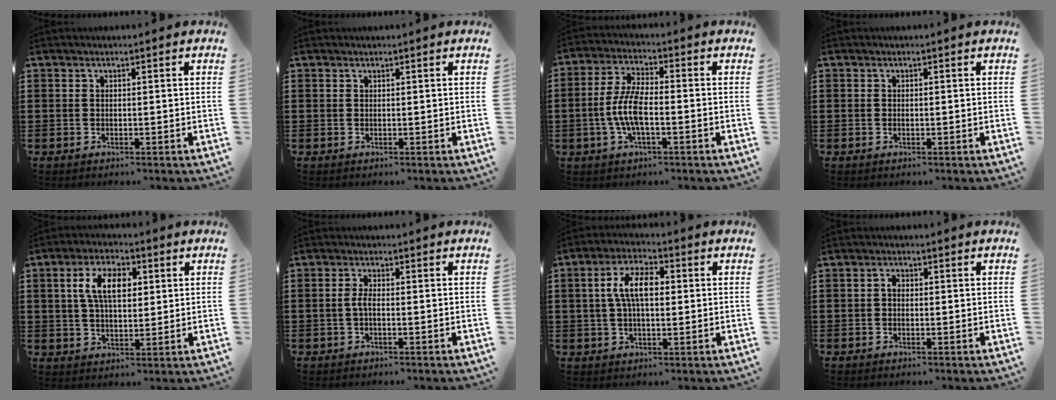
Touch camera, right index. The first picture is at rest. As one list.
[{"total": 0.0}, {"total": 7.2, "force": [-1.5, 2.6, 6.5], "torque": [-0.154, -0.008, -0.037]}, {"total": 0.0}, {"total": 7.3, "force": [1.9, 3.9, 5.8], "torque": [-0.126, 0.017, 0.031]}, {"total": 2.0, "force": [-0.5, 0.5, 1.9], "torque": [-0.050, -0.004, -0.015]}, {"total": 7.2, "force": [0.8, 3.3, 6.4], "torque": [-0.140, 0.010, 0.006]}, {"total": 1.3, "force": [-0.3, 0.8, 1.0], "torque": [-0.020, 0.002, -0.006]}]